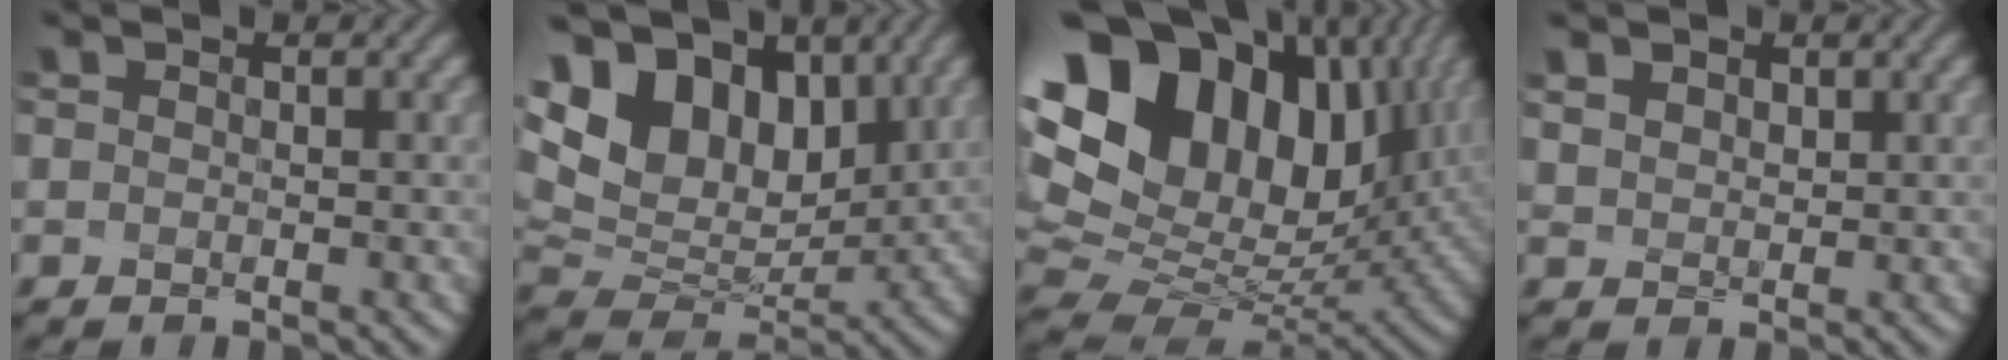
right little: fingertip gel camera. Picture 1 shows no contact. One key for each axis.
{"total": 11.4, "fx": 5.4, "fy": 7.1, "fz": 7.1, "tx": -0.156, "ty": 0.026, "tz": 0.081}
{"total": 18.0, "fx": 7.7, "fy": 11.9, "fz": 11.0, "tx": -0.230, "ty": 0.043, "tz": 0.145}
{"total": 3.4, "fx": 2.0, "fy": 2.2, "fz": 1.5, "tx": -0.048, "ty": 0.014, "tz": 0.028}